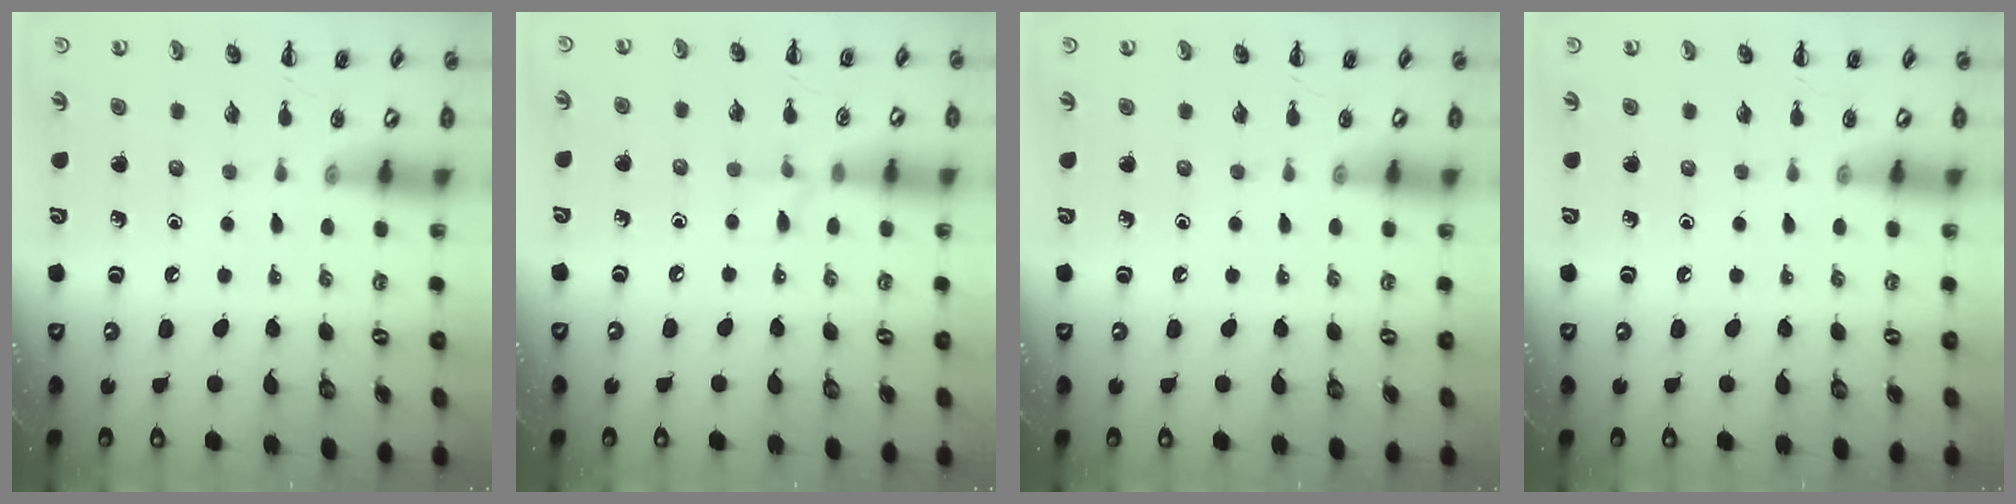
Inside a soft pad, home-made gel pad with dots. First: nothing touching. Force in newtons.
{"total": 4.8, "press": 4.5, "slide": 1.4}
{"total": 0.0}
{"total": 0.0}